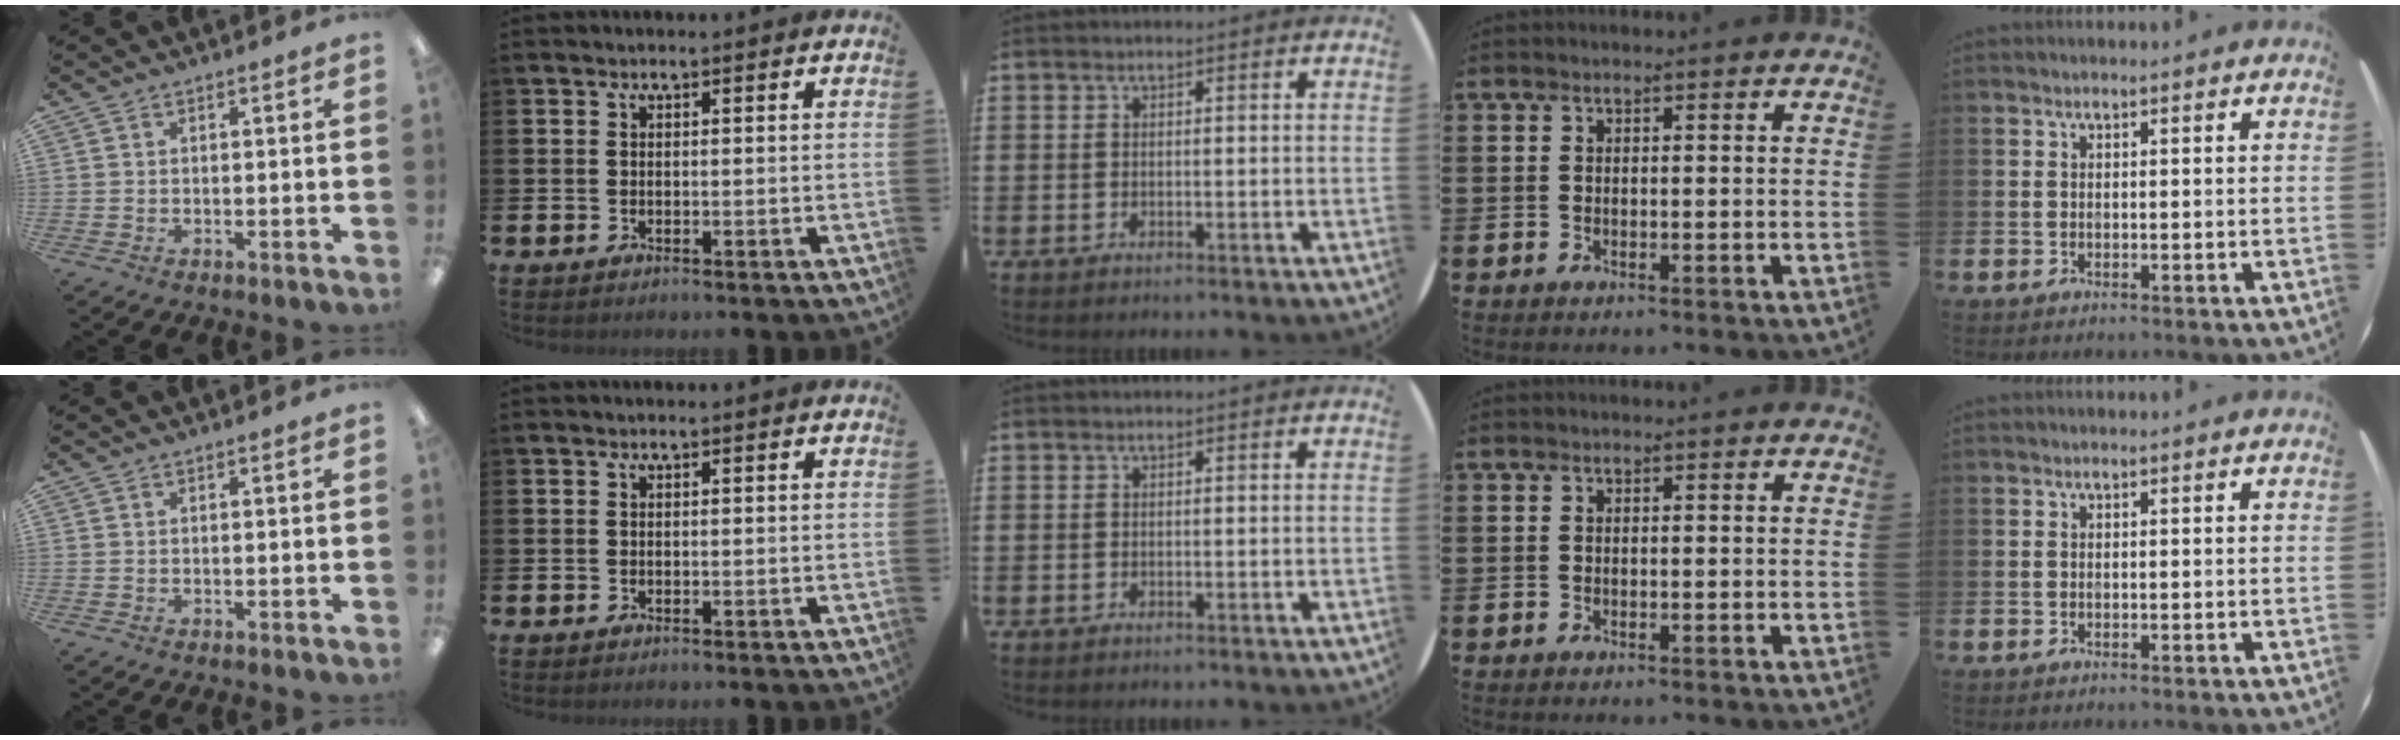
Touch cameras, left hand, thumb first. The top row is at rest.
{}